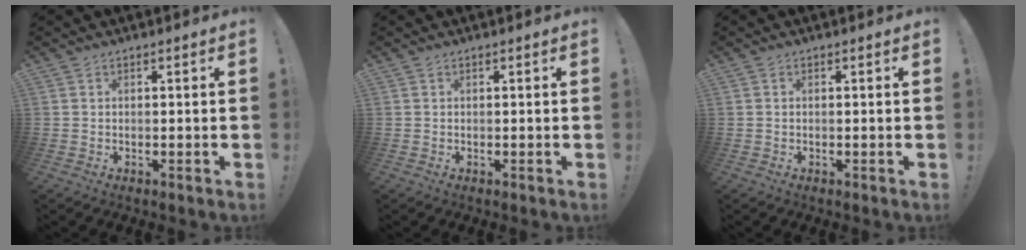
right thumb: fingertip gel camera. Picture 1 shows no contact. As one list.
[{"total": 0.0}, {"total": 0.0}]